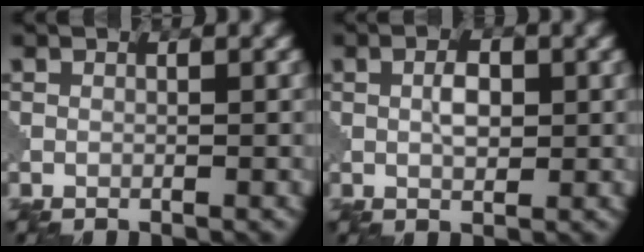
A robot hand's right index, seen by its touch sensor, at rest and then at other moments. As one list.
[{"total": 2.1, "force": [0.5, 1.1, 1.7], "torque": [-0.032, 0.002, 0.009]}]